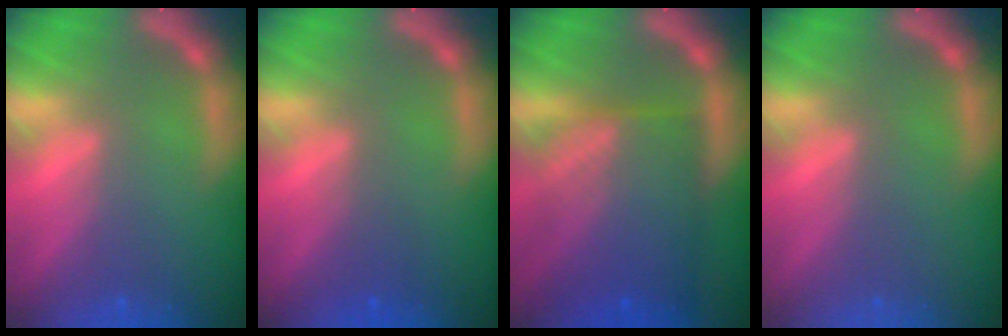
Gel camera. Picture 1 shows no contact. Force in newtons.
{"total": 1.5}
{"total": 10.1}
{"total": 0.0}